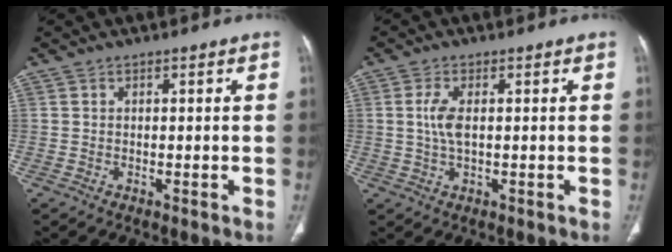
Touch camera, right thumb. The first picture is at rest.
{"total": 4.1, "force": [0.5, 1.6, 3.8], "torque": [-0.093, 0.001, 0.011]}